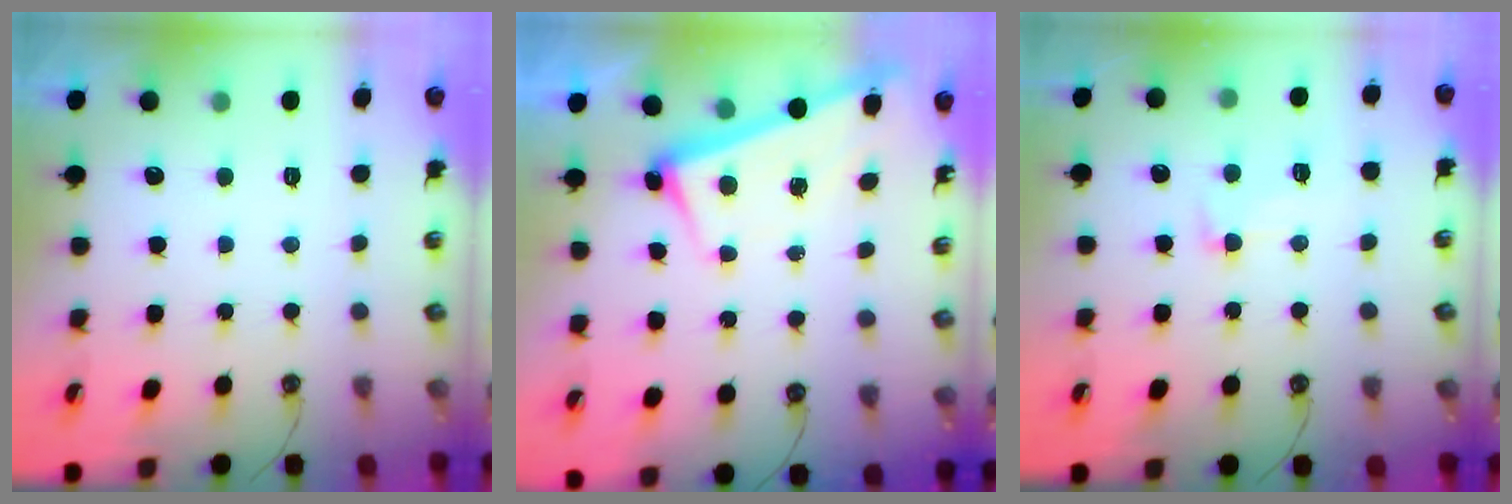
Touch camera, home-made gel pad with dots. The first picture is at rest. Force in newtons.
{"total": 2.5, "press": 2.4, "slide": 0.7}
{"total": 3.8, "press": 3.6, "slide": 1.2}